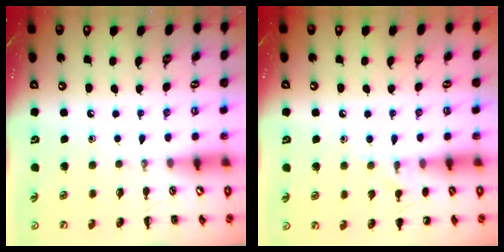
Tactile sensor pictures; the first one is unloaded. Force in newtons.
{"total": 6.8, "press": 6.5, "slide": 2.1}